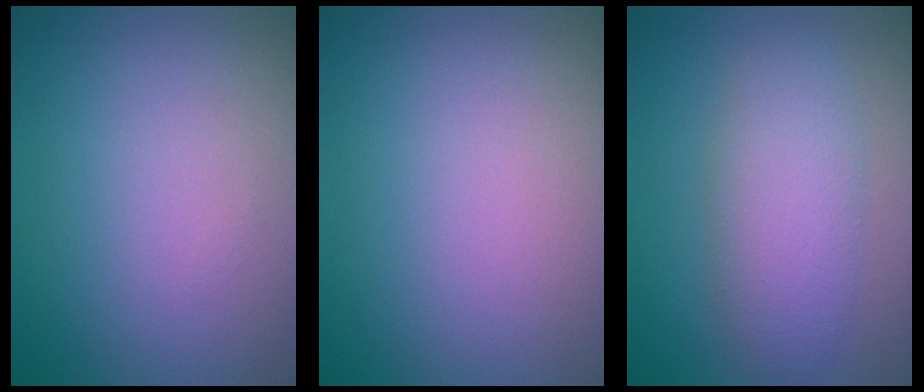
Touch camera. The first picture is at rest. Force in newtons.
{"total": 0.0}
{"total": 4.3, "press": 4.3, "slide": 0.4}